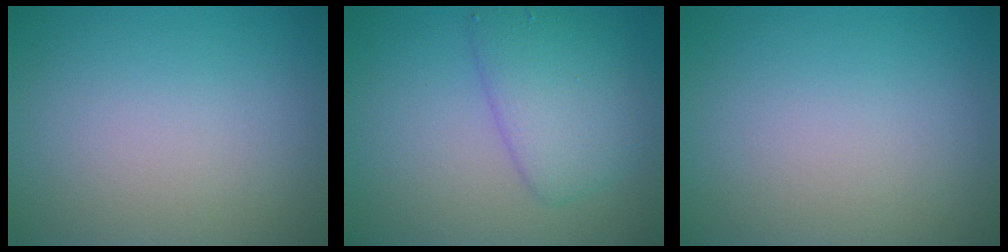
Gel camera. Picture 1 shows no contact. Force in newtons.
{"total": 4.4, "press": 4.3, "slide": 0.2}
{"total": 0.0}